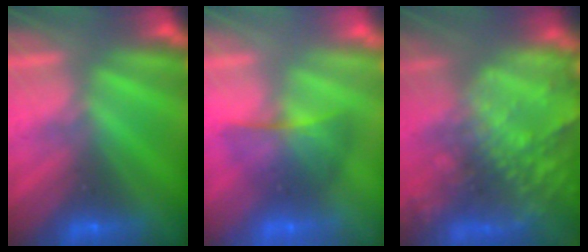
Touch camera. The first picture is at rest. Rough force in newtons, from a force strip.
{"total": 2.1}
{"total": 8.5}